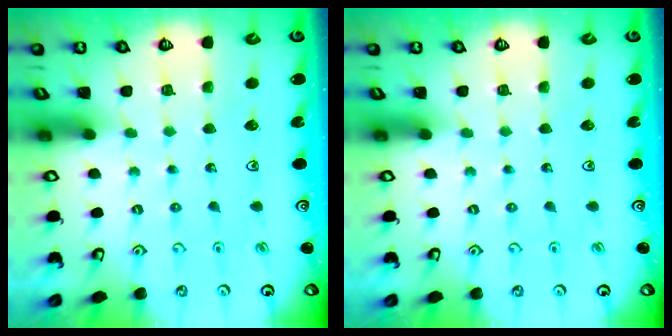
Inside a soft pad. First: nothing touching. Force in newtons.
{"total": 0.0}